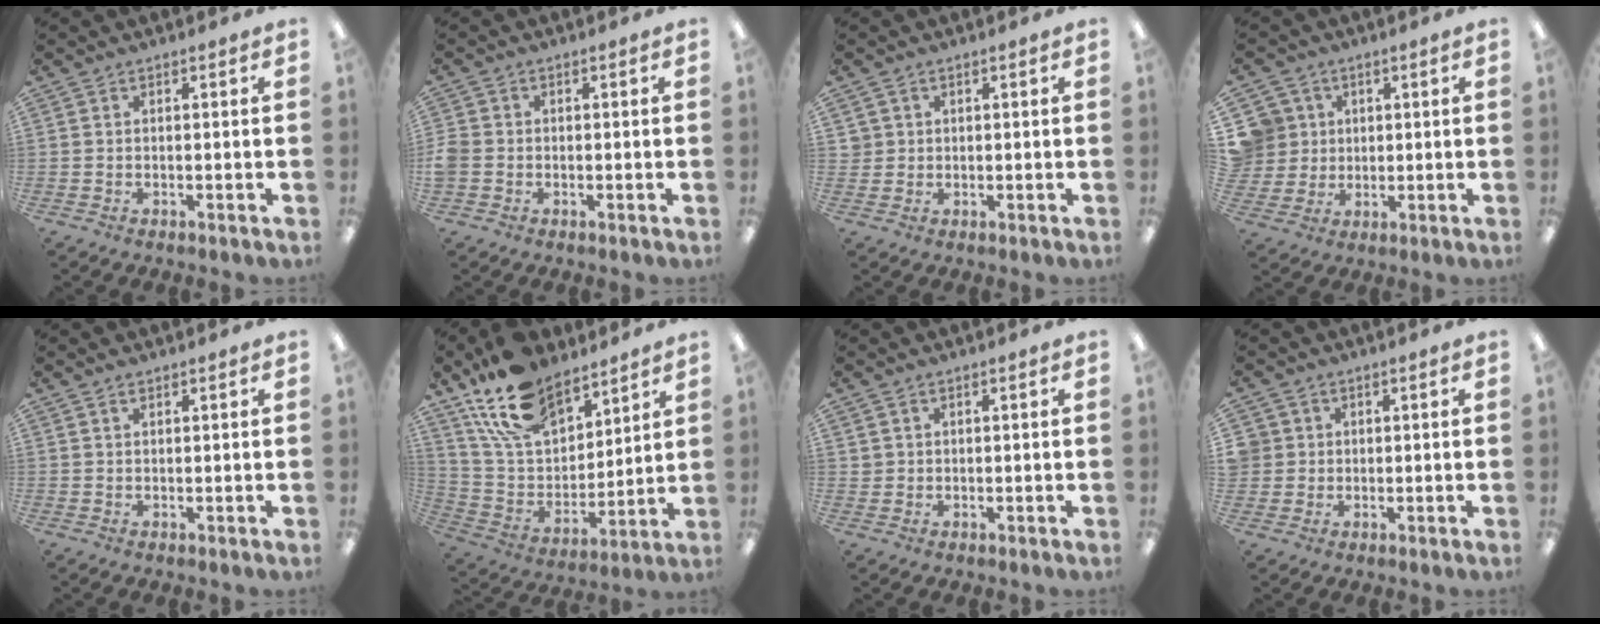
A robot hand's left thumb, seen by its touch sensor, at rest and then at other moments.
{"total": 2.7, "force": [-0.7, 2.4, 1.2], "torque": [-0.026, 0.004, -0.013]}
{"total": 2.0, "force": [0.7, 1.9, 0.0], "torque": [-0.006, 0.003, 0.012]}
{"total": 7.6, "force": [2.6, 7.1, 0.3], "torque": [-0.030, -0.004, 0.054]}
{"total": 0.9, "force": [0.7, 0.3, 0.5], "torque": [-0.011, 0.002, 0.012]}
{"total": 18.6, "force": [13.9, 9.4, 7.9], "torque": [-0.166, -0.073, 0.259]}
{"total": 1.3, "force": [0.5, 1.2, 0.1], "torque": [-0.003, 0.002, 0.010]}
{"total": 3.6, "force": [0.9, 3.5, 0.0], "torque": [-0.011, 0.007, 0.016]}